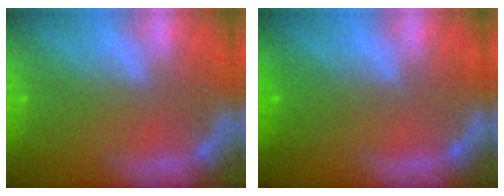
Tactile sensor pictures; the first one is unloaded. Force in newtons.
{"total": 1.5}